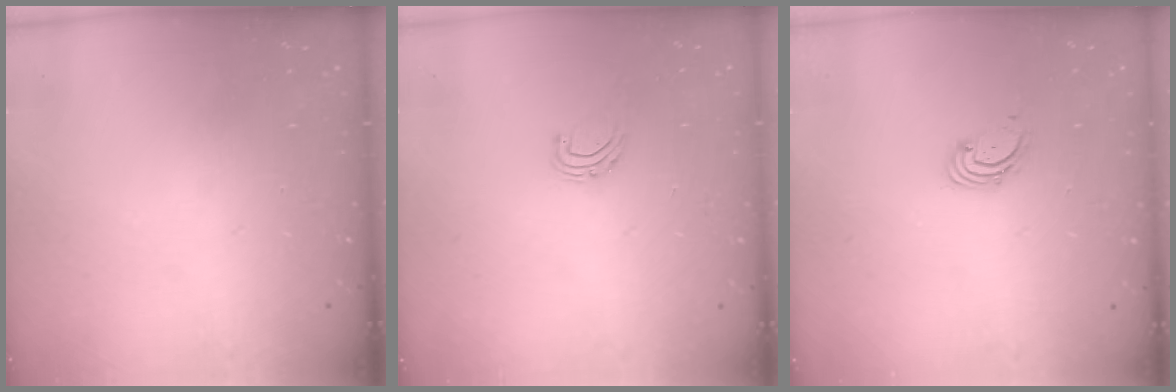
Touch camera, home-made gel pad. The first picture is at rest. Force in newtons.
{"total": 4.5, "press": 4.5, "slide": 0.4}
{"total": 1.6, "press": 1.6, "slide": 0.2}